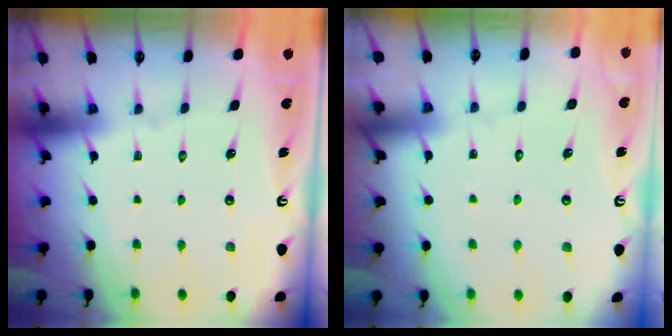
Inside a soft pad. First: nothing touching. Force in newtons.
{"total": 5.3, "press": 5.3, "slide": 0.5}